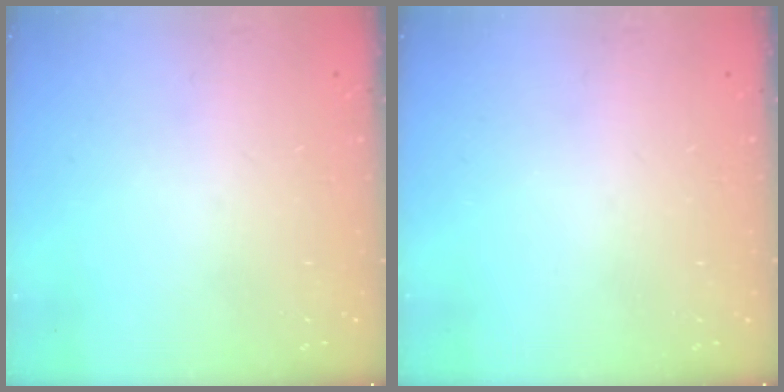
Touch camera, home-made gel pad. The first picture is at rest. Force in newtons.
{"total": 0.0}